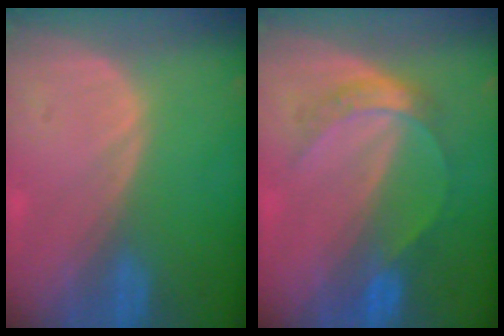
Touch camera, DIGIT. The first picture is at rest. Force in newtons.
{"total": 4.8, "press": 4.7, "slide": 0.5}